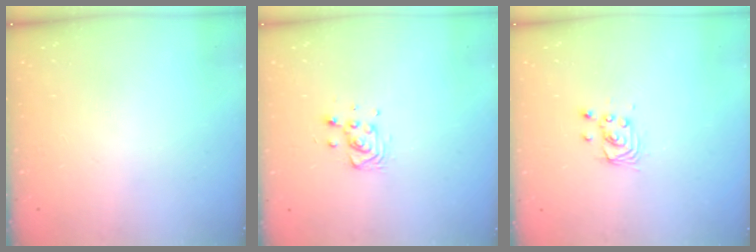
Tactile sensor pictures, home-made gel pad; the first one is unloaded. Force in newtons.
{"total": 7.3, "press": 7.1, "slide": 2.0}
{"total": 2.8, "press": 2.8, "slide": 0.2}